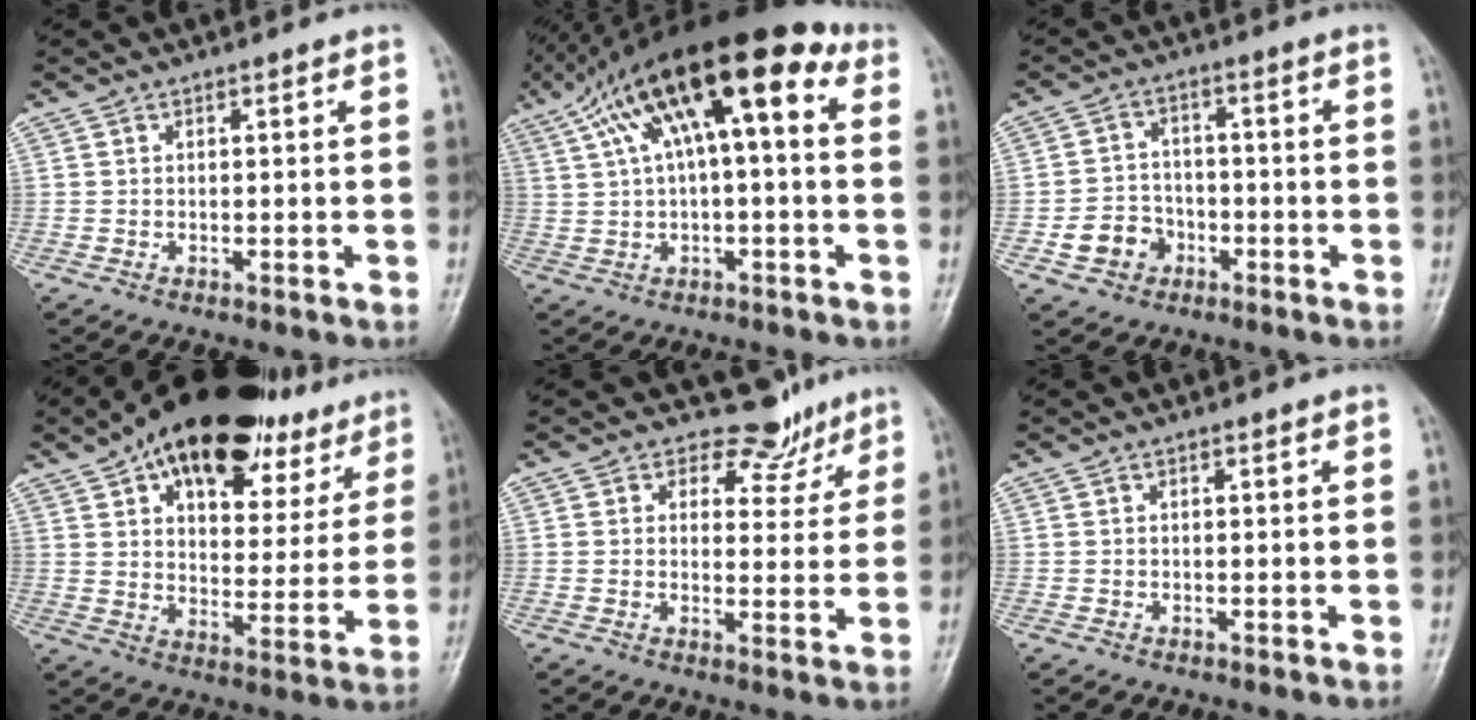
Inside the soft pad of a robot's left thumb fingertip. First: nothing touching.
{"total": 17.1, "force": [5.2, 6.1, 15.1], "torque": [-0.233, 0.039, 0.074]}
{"total": 6.8, "force": [-2.7, 5.9, 2.1], "torque": [-0.011, 0.023, -0.045]}
{"total": 24.6, "force": [16.2, 12.3, 13.7], "torque": [-0.162, -0.031, 0.236]}
{"total": 6.5, "force": [5.2, 3.9, 0.6], "torque": [0.025, -0.038, 0.064]}
{"total": 0.0}